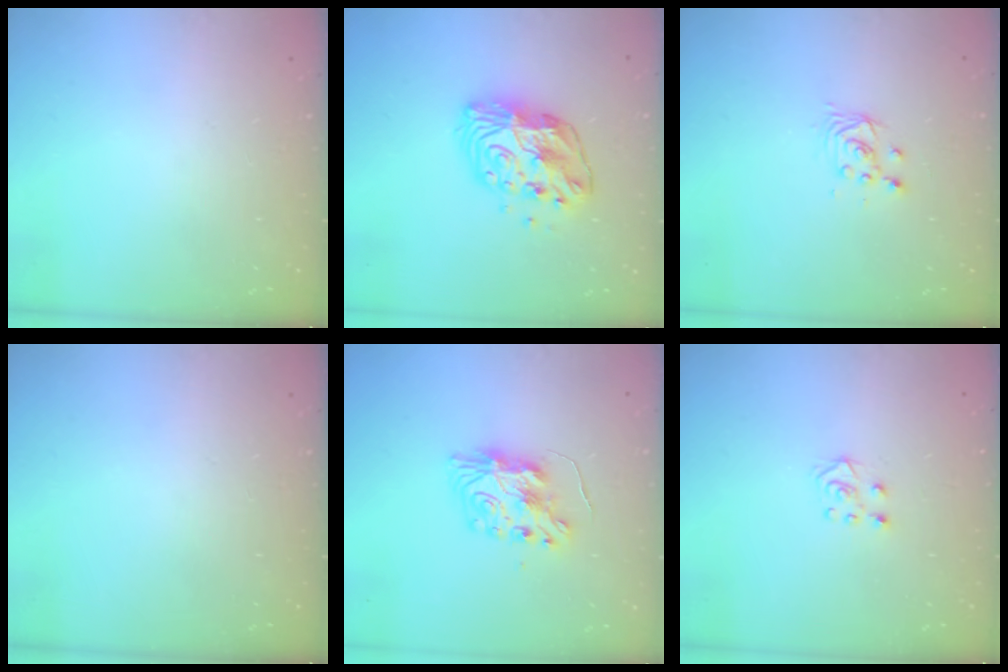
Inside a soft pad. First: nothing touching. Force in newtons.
{"total": 11.9, "press": 11.9, "slide": 0.8}
{"total": 2.9, "press": 2.9, "slide": 0.1}
{"total": 0.0}
{"total": 9.0, "press": 9.0, "slide": 0.9}
{"total": 5.2, "press": 5.2, "slide": 0.4}